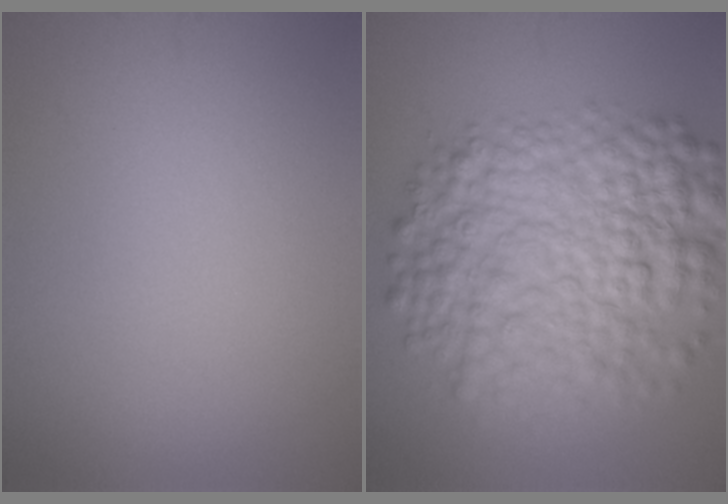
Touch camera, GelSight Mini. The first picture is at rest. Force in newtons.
{"total": 10.2, "press": 10.2, "slide": 0.2}